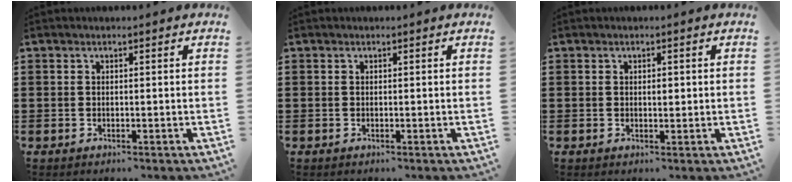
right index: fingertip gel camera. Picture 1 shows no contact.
{"total": 0.0}
{"total": 1.3, "force": [0.2, 0.6, 1.1], "torque": [-0.022, 0.005, 0.001]}